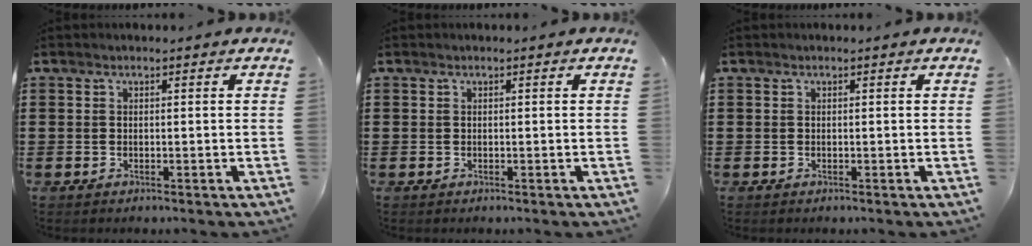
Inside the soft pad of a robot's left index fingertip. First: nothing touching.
{"total": 0.0}
{"total": 0.0}